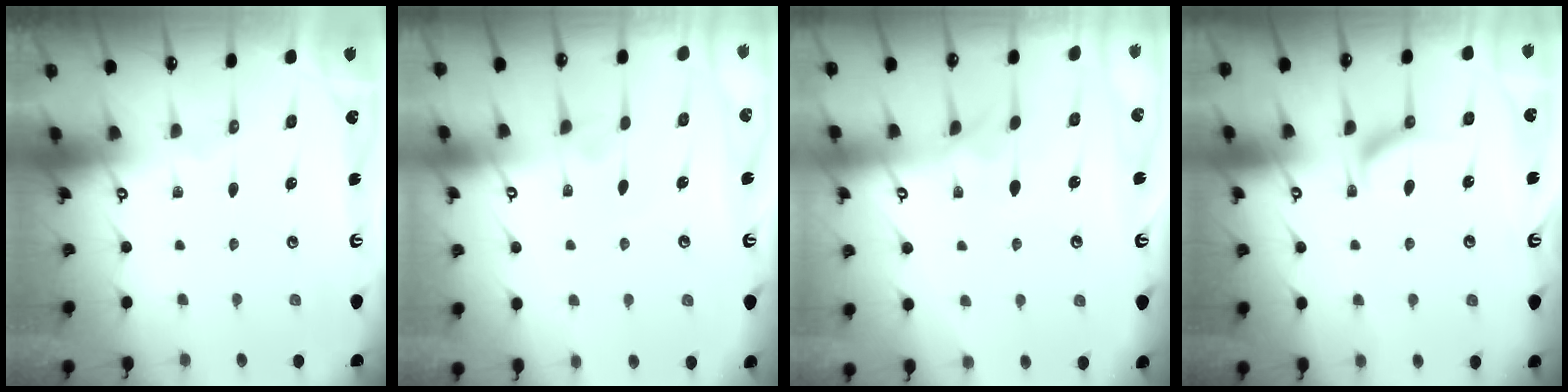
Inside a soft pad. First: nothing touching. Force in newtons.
{"total": 4.0, "press": 4.0, "slide": 0.6}
{"total": 4.1, "press": 4.1, "slide": 0.1}
{"total": 2.7, "press": 2.6, "slide": 0.5}